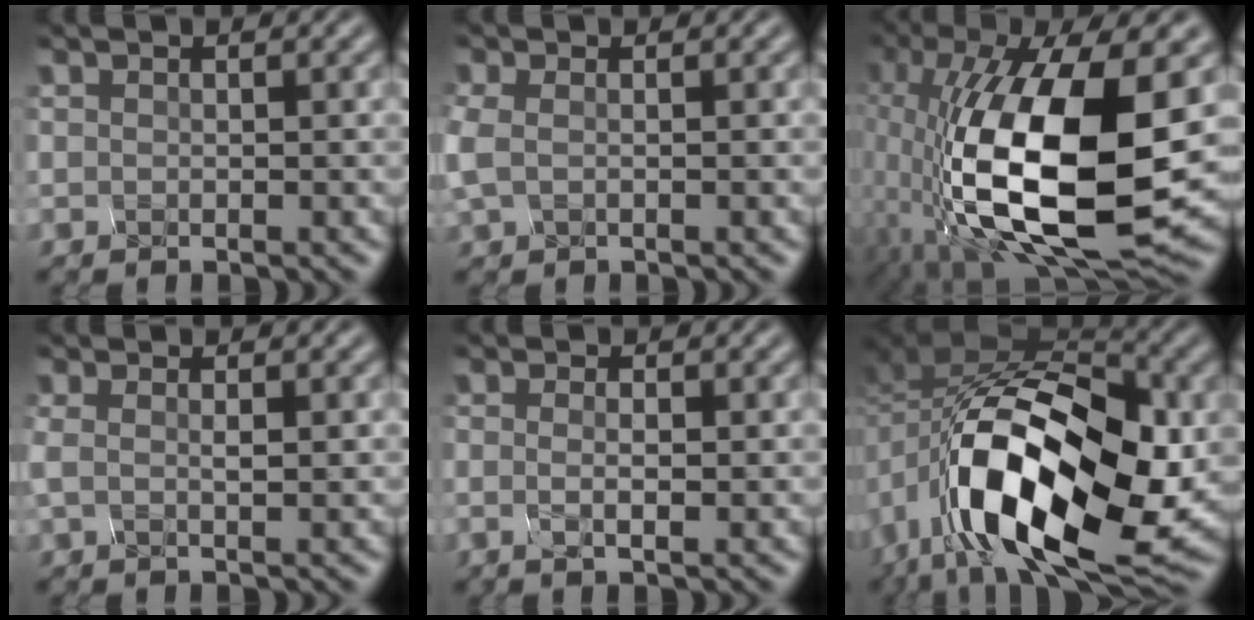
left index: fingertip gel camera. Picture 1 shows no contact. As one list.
[{"total": 0.6, "force": [0.1, 0.3, 0.5], "torque": [-0.029, 0.003, 0.007]}, {"total": 15.2, "force": [-0.9, 6.9, 13.5], "torque": [-0.278, -0.010, -0.010]}, {"total": 1.0, "force": [0.2, 0.0, 1.0], "torque": [-0.026, -0.001, 0.010]}, {"total": 1.4, "force": [-0.2, 0.3, 1.3], "torque": [-0.026, -0.001, 0.000]}, {"total": 16.3, "force": [-4.4, 10.4, 11.8], "torque": [-0.215, -0.018, -0.061]}]